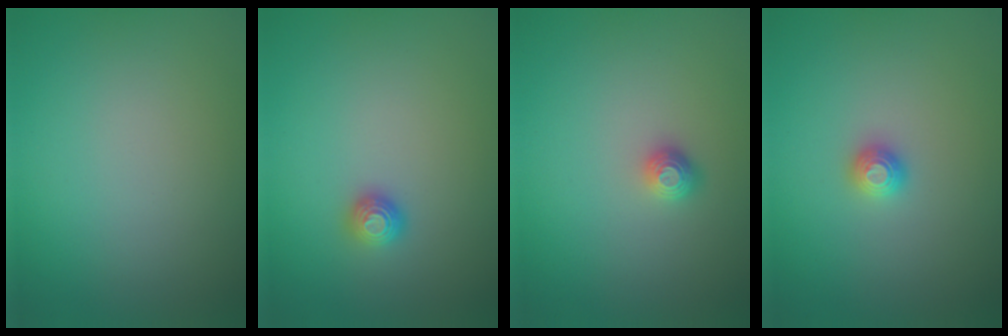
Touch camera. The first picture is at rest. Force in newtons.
{"total": 1.1, "press": 1.1, "slide": 0.4}
{"total": 1.2, "press": 1.0, "slide": 0.5}
{"total": 1.2, "press": 1.1, "slide": 0.3}